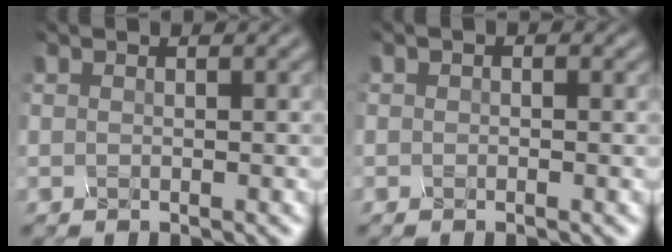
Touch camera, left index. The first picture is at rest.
{"total": 1.0, "force": [-0.8, -0.4, -0.4], "torque": [-0.008, -0.002, 0.008]}